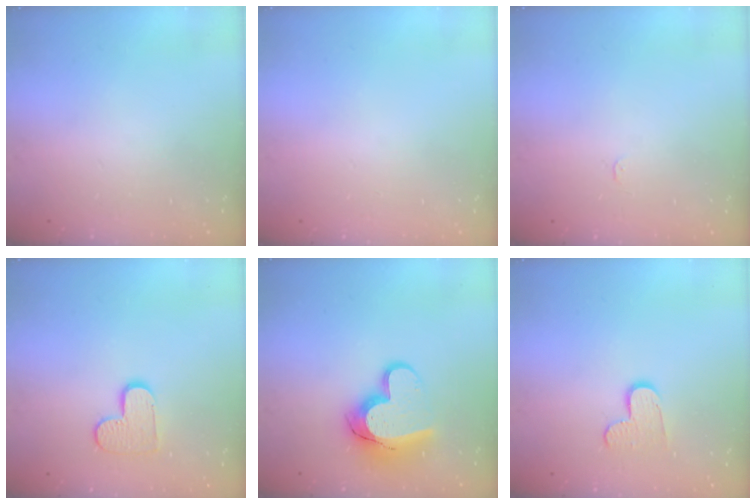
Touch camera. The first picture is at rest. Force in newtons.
{"total": 0.8, "press": 0.5, "slide": 0.6}
{"total": 2.4, "press": 2.4, "slide": 0.3}
{"total": 8.3, "press": 8.2, "slide": 0.4}
{"total": 13.4, "press": 13.4, "slide": 1.1}
{"total": 8.3, "press": 8.3, "slide": 0.6}